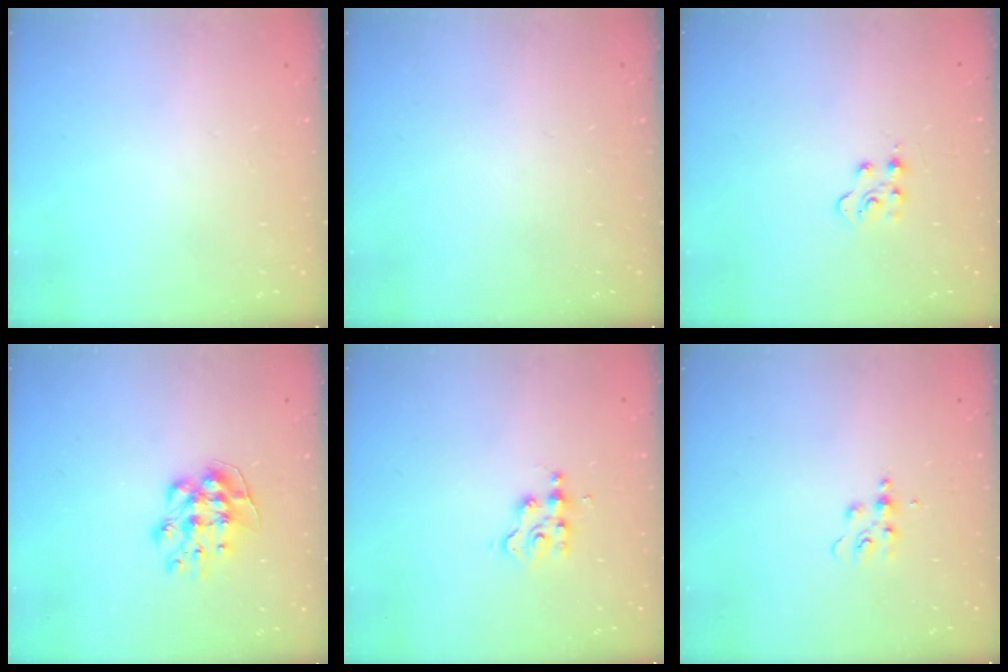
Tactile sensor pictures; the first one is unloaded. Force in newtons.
{"total": 0.0}
{"total": 3.3, "press": 3.3, "slide": 0.3}
{"total": 9.3, "press": 9.3, "slide": 0.4}
{"total": 2.9, "press": 2.9, "slide": 0.4}
{"total": 5.7, "press": 5.6, "slide": 0.7}